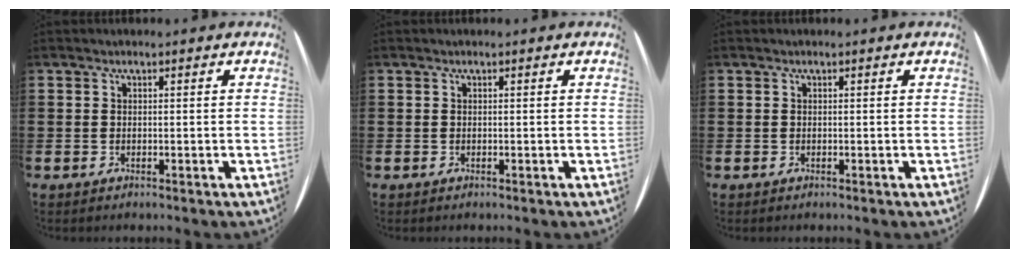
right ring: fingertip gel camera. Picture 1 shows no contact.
{"total": 0.0}
{"total": 0.0}